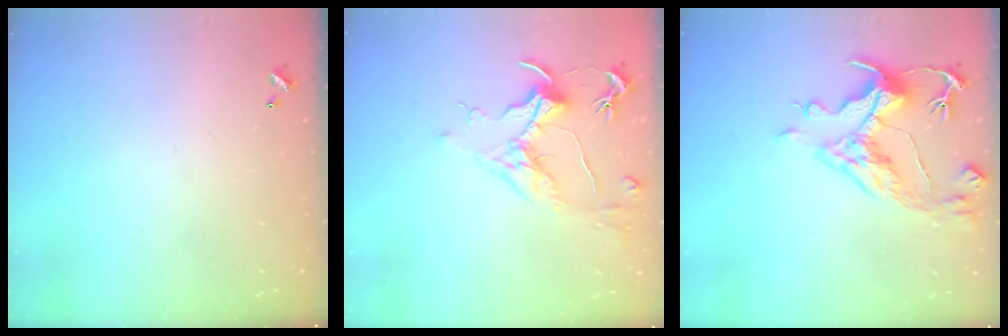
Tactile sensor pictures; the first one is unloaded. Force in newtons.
{"total": 1.6, "press": 1.4, "slide": 0.7}
{"total": 7.1, "press": 6.9, "slide": 1.4}